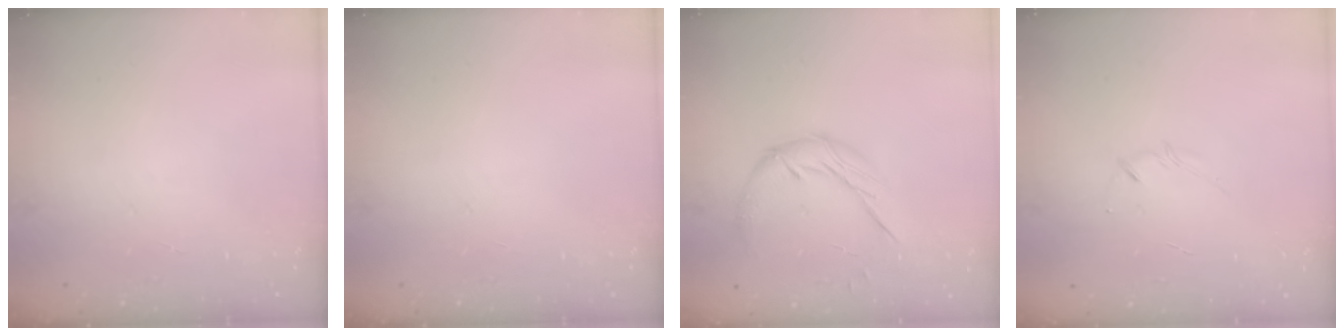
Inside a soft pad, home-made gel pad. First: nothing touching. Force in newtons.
{"total": 0.0}
{"total": 9.9, "press": 9.9, "slide": 0.3}
{"total": 3.2, "press": 3.2, "slide": 0.7}